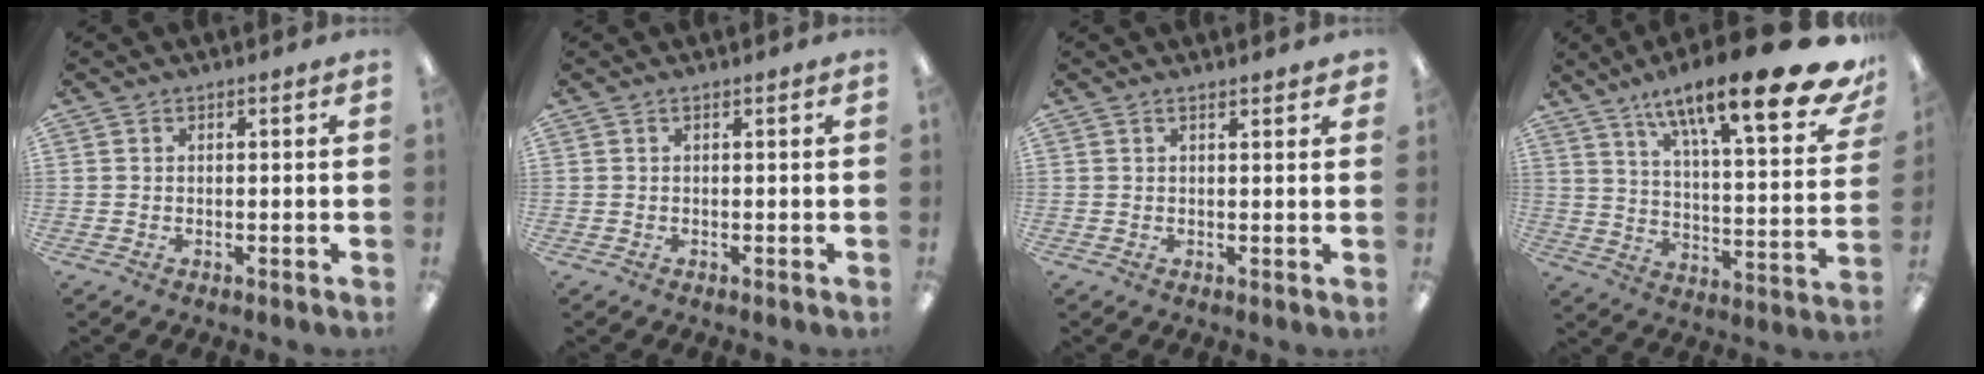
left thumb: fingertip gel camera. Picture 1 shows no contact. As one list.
[{"total": 0.0}, {"total": 1.2, "force": [1.1, 0.2, 0.5], "torque": [-0.003, -0.003, 0.018]}, {"total": 23.0, "force": [15.3, 5.1, 16.4], "torque": [-0.249, -0.097, 0.239]}]